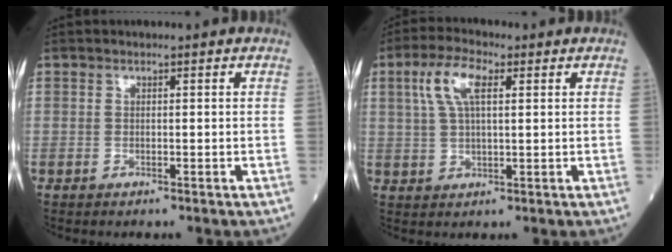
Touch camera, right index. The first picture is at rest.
{"total": 6.8, "force": [2.5, 2.3, 5.9], "torque": [-0.128, 0.017, 0.049]}